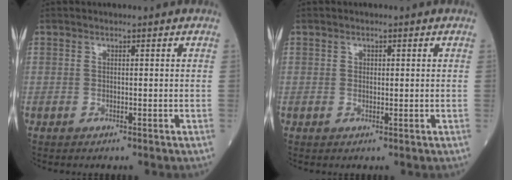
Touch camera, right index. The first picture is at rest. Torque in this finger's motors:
{"motor_torque": [-0.24, 0.03, 0.00, -0.01]}